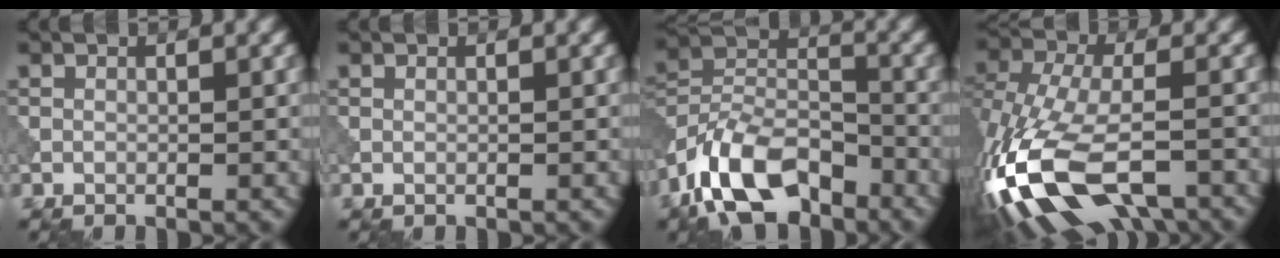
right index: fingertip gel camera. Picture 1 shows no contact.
{"total": 0.0}
{"total": 10.0, "force": [-6.6, 4.8, 5.8], "torque": [-0.105, 0.004, -0.141]}
{"total": 14.4, "force": [-6.9, 6.8, 10.7], "torque": [-0.245, -0.016, -0.128]}